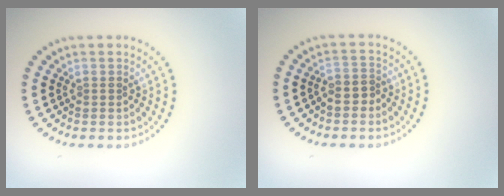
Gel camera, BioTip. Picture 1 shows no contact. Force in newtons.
{"total": 1.3, "press": 1.1, "slide": 0.7}